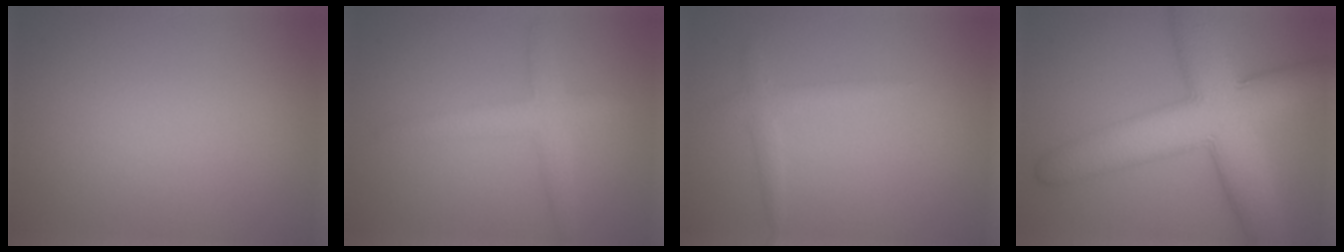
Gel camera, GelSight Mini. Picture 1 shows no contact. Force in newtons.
{"total": 3.0, "press": 3.0, "slide": 0.1}
{"total": 0.9, "press": 0.9, "slide": 0.1}
{"total": 11.7, "press": 11.7, "slide": 0.4}